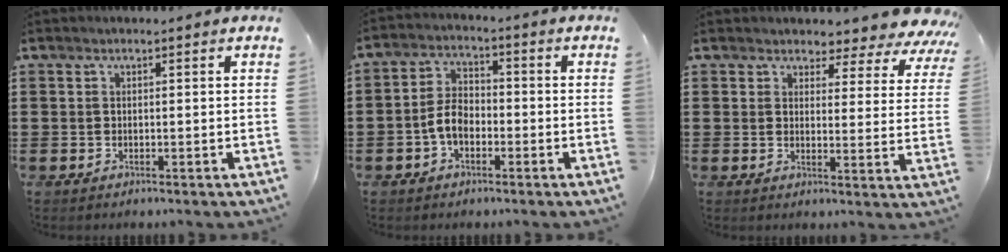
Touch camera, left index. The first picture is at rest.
{"total": 5.1, "force": [-1.8, 3.0, 3.6], "torque": [-0.086, 0.005, -0.041]}
{"total": 3.3, "force": [3.0, 1.0, 0.8], "torque": [-0.030, -0.021, 0.047]}